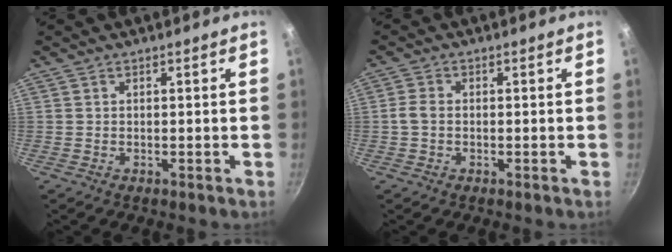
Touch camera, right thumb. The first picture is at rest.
{"total": 2.3, "force": [-0.4, 1.6, 1.6], "torque": [-0.034, 0.010, -0.010]}